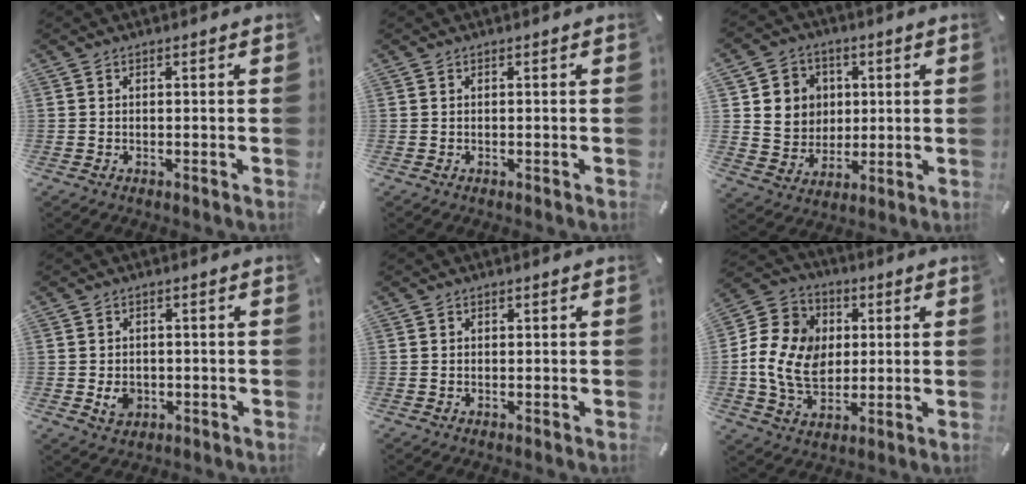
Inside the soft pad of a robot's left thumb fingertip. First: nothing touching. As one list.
[{"total": 0.0}, {"total": 9.2, "force": [1.9, 9.0, 1.1], "torque": [-0.023, -0.008, 0.044]}, {"total": 4.2, "force": [-0.7, 3.5, 2.2], "torque": [-0.028, -0.003, -0.013]}, {"total": 0.7, "force": [0.2, 0.6, 0.2], "torque": [-0.002, 0.004, 0.004]}, {"total": 13.4, "force": [0.1, 11.4, 7.0], "torque": [-0.168, 0.014, 0.005]}]